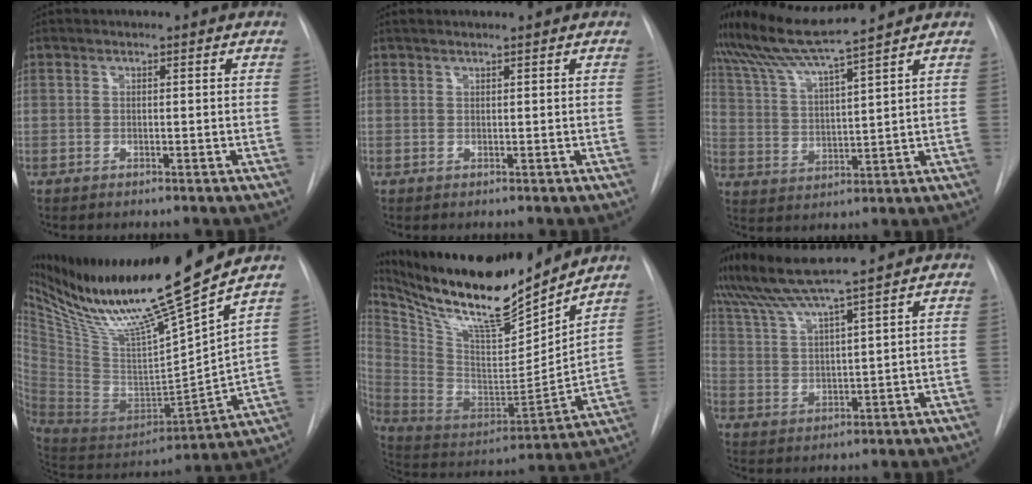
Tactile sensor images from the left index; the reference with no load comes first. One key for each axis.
{"total": 1.4, "fx": 1.1, "fy": -0.2, "fz": 0.8, "tx": -0.008, "ty": 0.016, "tz": 0.021}
{"total": 9.1, "fx": 8.1, "fy": -1.7, "fz": 3.7, "tx": -0.079, "ty": 0.003, "tz": 0.160}
{"total": 24.2, "fx": 18.6, "fy": -0.8, "fz": 15.4, "tx": -0.257, "ty": -0.029, "tz": 0.336}
{"total": 21.3, "fx": 18.5, "fy": 2.6, "fz": 10.3, "tx": -0.210, "ty": -0.021, "tz": 0.325}
{"total": 8.0, "fx": 6.9, "fy": -1.7, "fz": 3.6, "tx": -0.074, "ty": 0.007, "tz": 0.133}